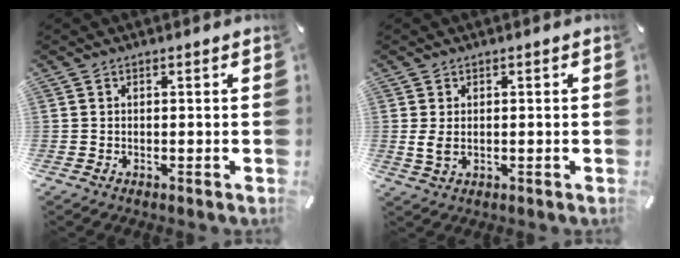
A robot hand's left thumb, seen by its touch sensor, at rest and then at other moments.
{"total": 3.3, "force": [0.0, 2.1, 2.5], "torque": [-0.053, -0.004, -0.004]}